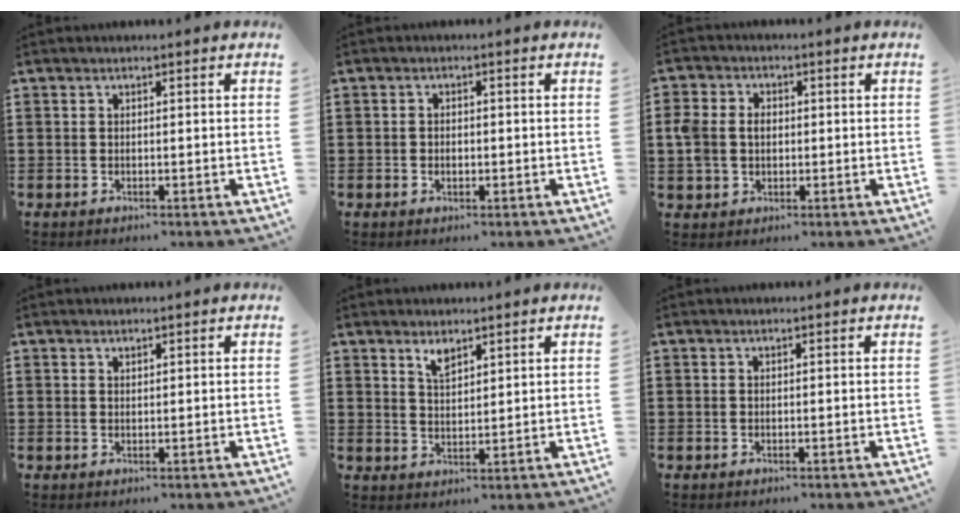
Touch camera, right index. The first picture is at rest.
{"total": 1.2, "force": [-0.3, 0.8, 0.8], "torque": [-0.016, 0.003, -0.007]}
{"total": 4.3, "force": [0.1, 3.5, 2.4], "torque": [-0.071, 0.009, -0.007]}
{"total": 0.6, "force": [0.5, 0.3, 0.1], "torque": [-0.003, 0.002, 0.010]}
{"total": 2.7, "force": [2.2, 0.9, 1.3], "torque": [-0.030, 0.002, 0.041]}
{"total": 0.0}